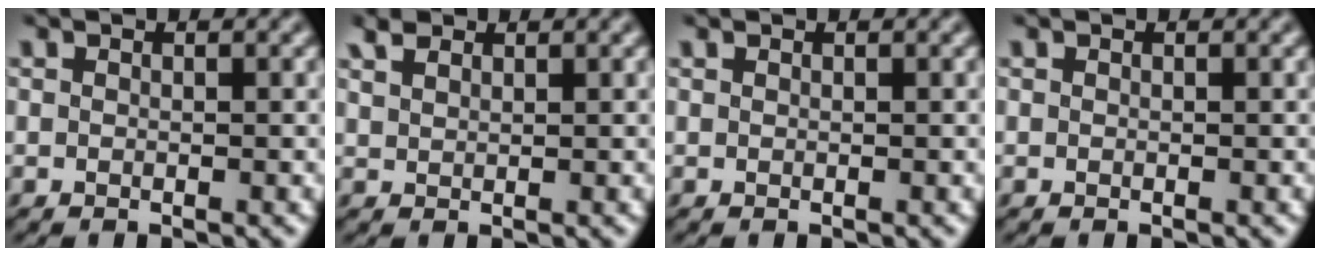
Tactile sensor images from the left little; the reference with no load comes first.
{"total": 1.8, "force": [1.3, 0.9, 0.9], "torque": [-0.027, 0.007, 0.029]}
{"total": 0.0}
{"total": 0.0}